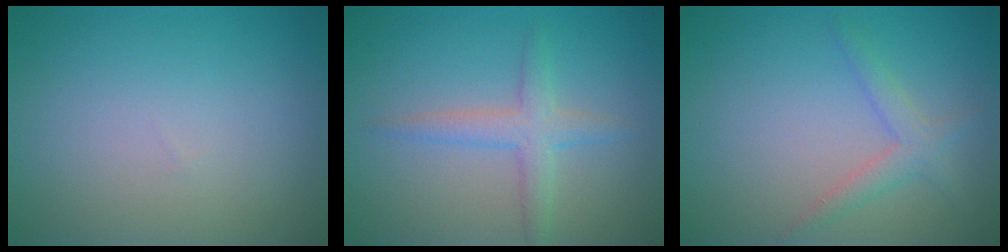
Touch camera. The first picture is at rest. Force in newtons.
{"total": 2.7, "press": 2.7, "slide": 0.1}
{"total": 2.0, "press": 2.0, "slide": 0.2}